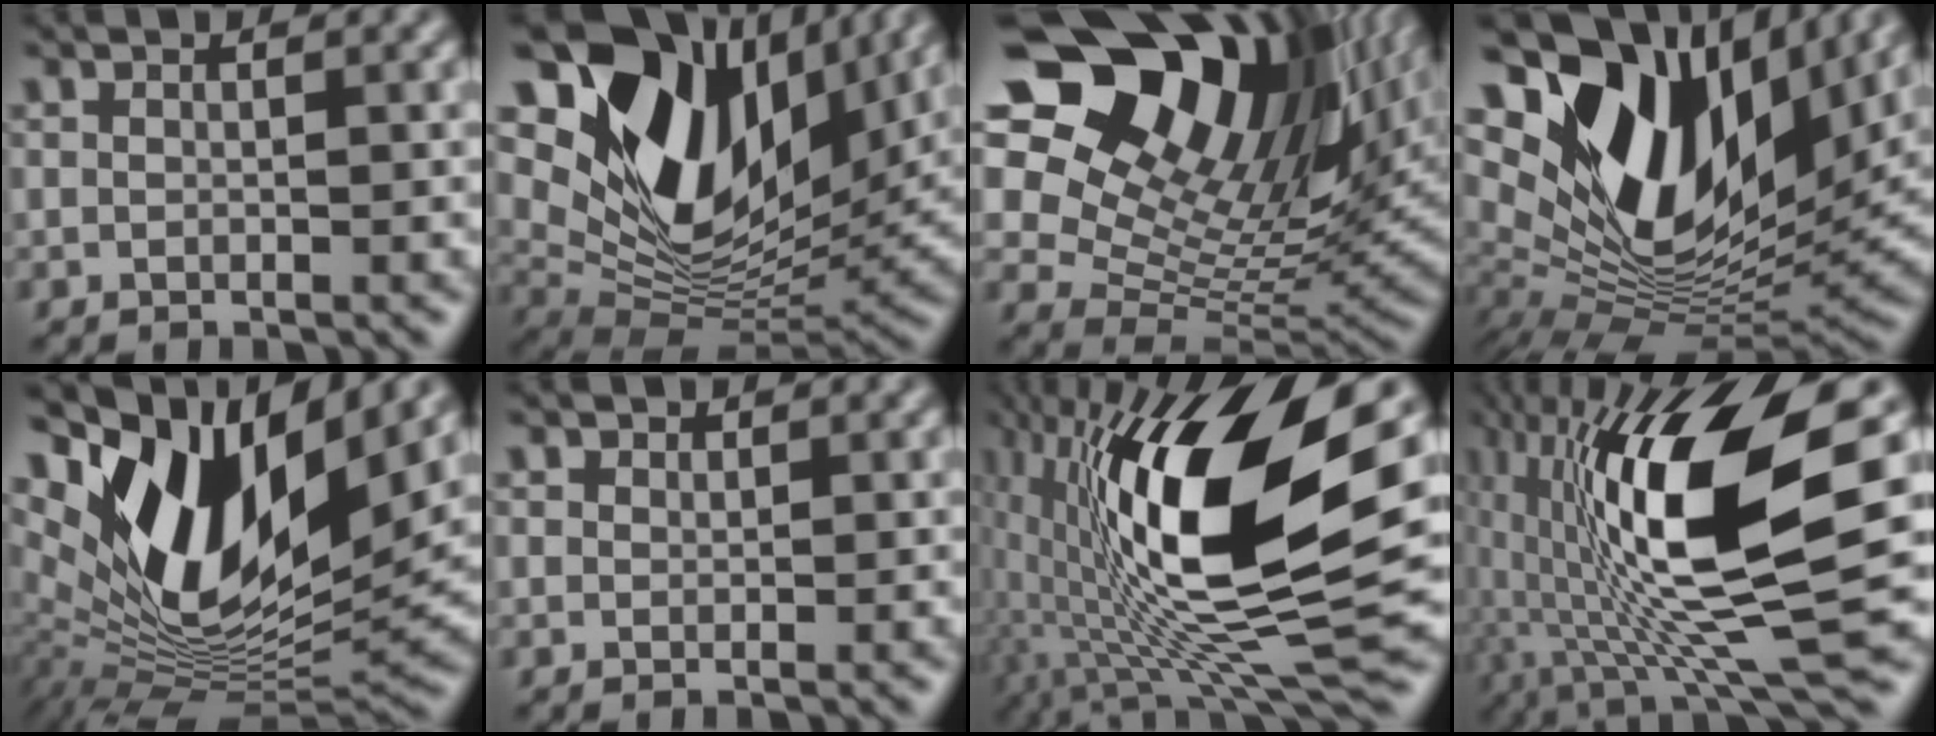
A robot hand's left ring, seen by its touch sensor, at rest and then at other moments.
{"total": 15.0, "force": [6.9, 8.7, 10.1], "torque": [-0.181, 0.022, 0.124]}
{"total": 17.7, "force": [9.2, 10.0, 11.3], "torque": [-0.192, 0.030, 0.161]}
{"total": 14.7, "force": [5.3, 8.1, 11.1], "torque": [-0.213, 0.013, 0.090]}
{"total": 14.0, "force": [5.2, 6.4, 11.3], "torque": [-0.215, 0.005, 0.096]}
{"total": 1.2, "force": [0.8, 0.8, 0.3], "torque": [-0.002, 0.007, 0.003]}
{"total": 15.4, "force": [2.5, 5.0, 14.4], "torque": [-0.244, -0.005, 0.037]}
{"total": 14.1, "force": [1.4, 4.0, 13.5], "torque": [-0.235, -0.009, 0.026]}